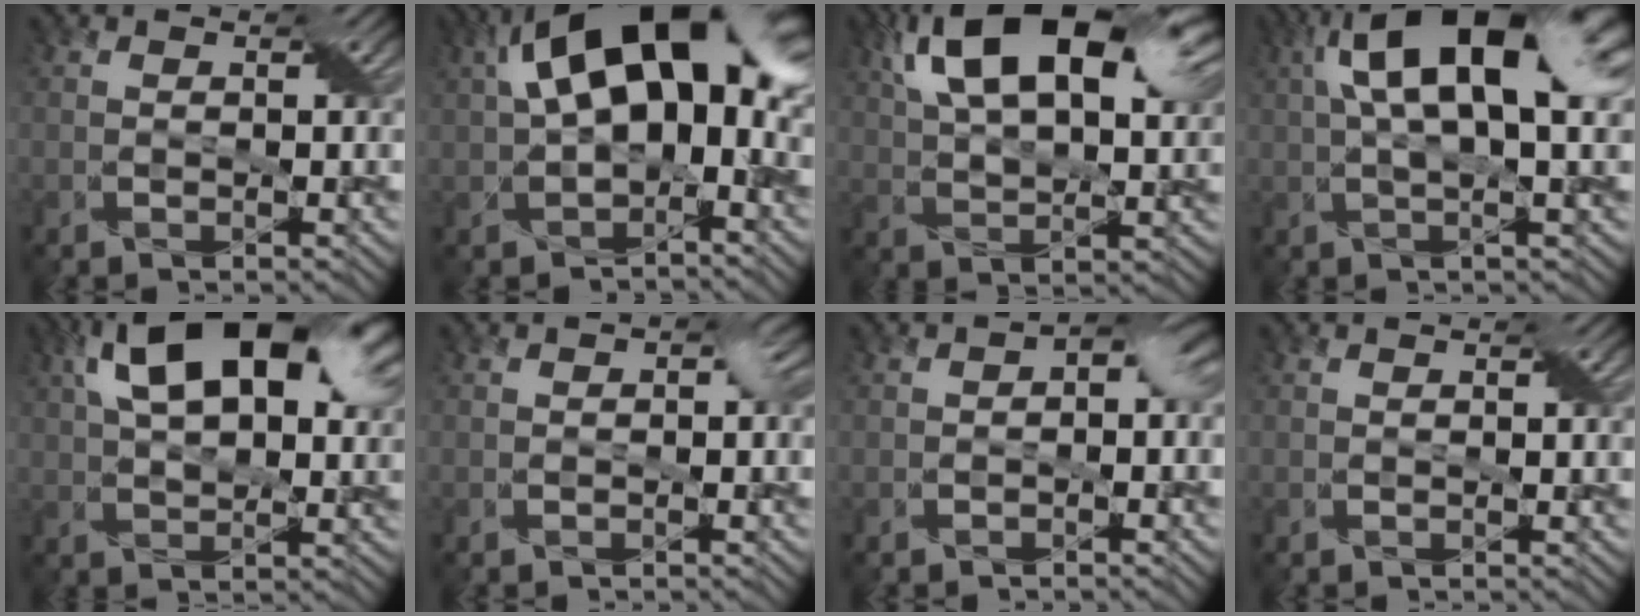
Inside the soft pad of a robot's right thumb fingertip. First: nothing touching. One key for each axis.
{"total": 16.8, "fx": 3.4, "fy": 8.9, "fz": 13.8, "tx": -0.228, "ty": 0.020, "tz": 0.052}
{"total": 17.8, "fx": 8.6, "fy": 7.4, "fz": 13.7, "tx": -0.254, "ty": 0.042, "tz": 0.125}
{"total": 15.7, "fx": 5.2, "fy": 6.0, "fz": 13.5, "tx": -0.219, "ty": 0.040, "tz": 0.065}
{"total": 17.8, "fx": 7.4, "fy": 8.8, "fz": 13.6, "tx": -0.241, "ty": 0.060, "tz": 0.099}
{"total": 3.3, "fx": -0.5, "fy": 2.0, "fz": 2.6, "tx": -0.029, "ty": -0.005, "tz": -0.009}
{"total": 7.3, "fx": -0.3, "fy": 4.7, "fz": 5.6, "tx": -0.036, "ty": 0.010, "tz": -0.008}
{"total": 0.0}